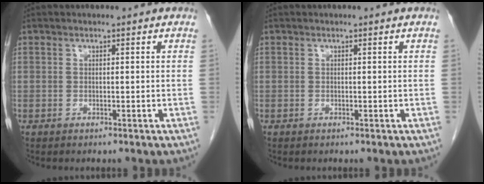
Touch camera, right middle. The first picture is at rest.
{"total": 0.0}